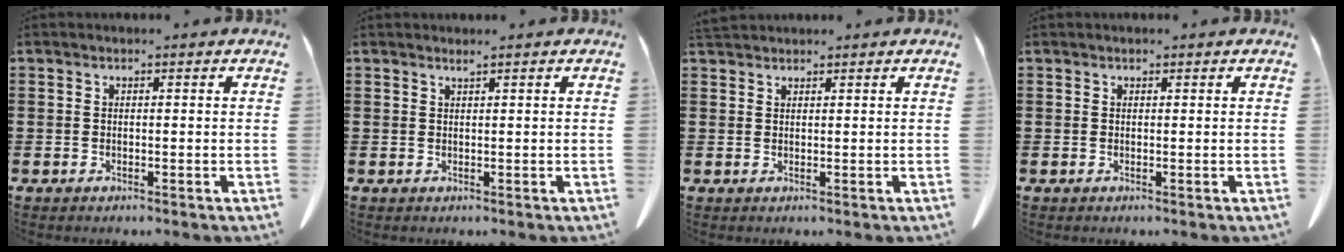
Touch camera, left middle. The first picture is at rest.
{"total": 0.9, "force": [0.8, -0.1, 0.4], "torque": [-0.009, -0.005, 0.017]}
{"total": 1.6, "force": [1.6, 0.3, 0.4], "torque": [-0.013, 0.000, 0.032]}
{"total": 0.0}